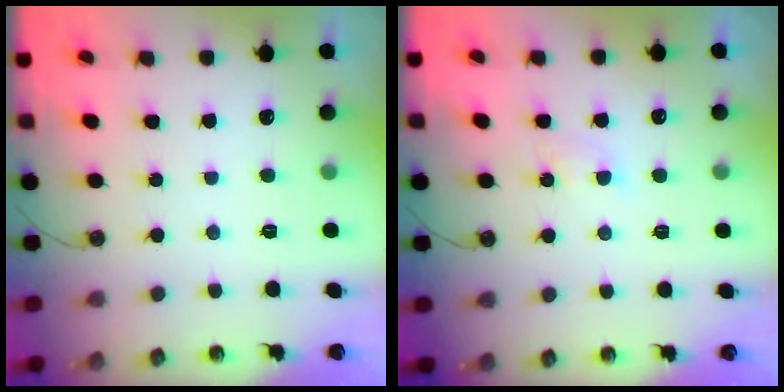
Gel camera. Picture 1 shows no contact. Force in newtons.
{"total": 2.9, "press": 2.9, "slide": 0.6}